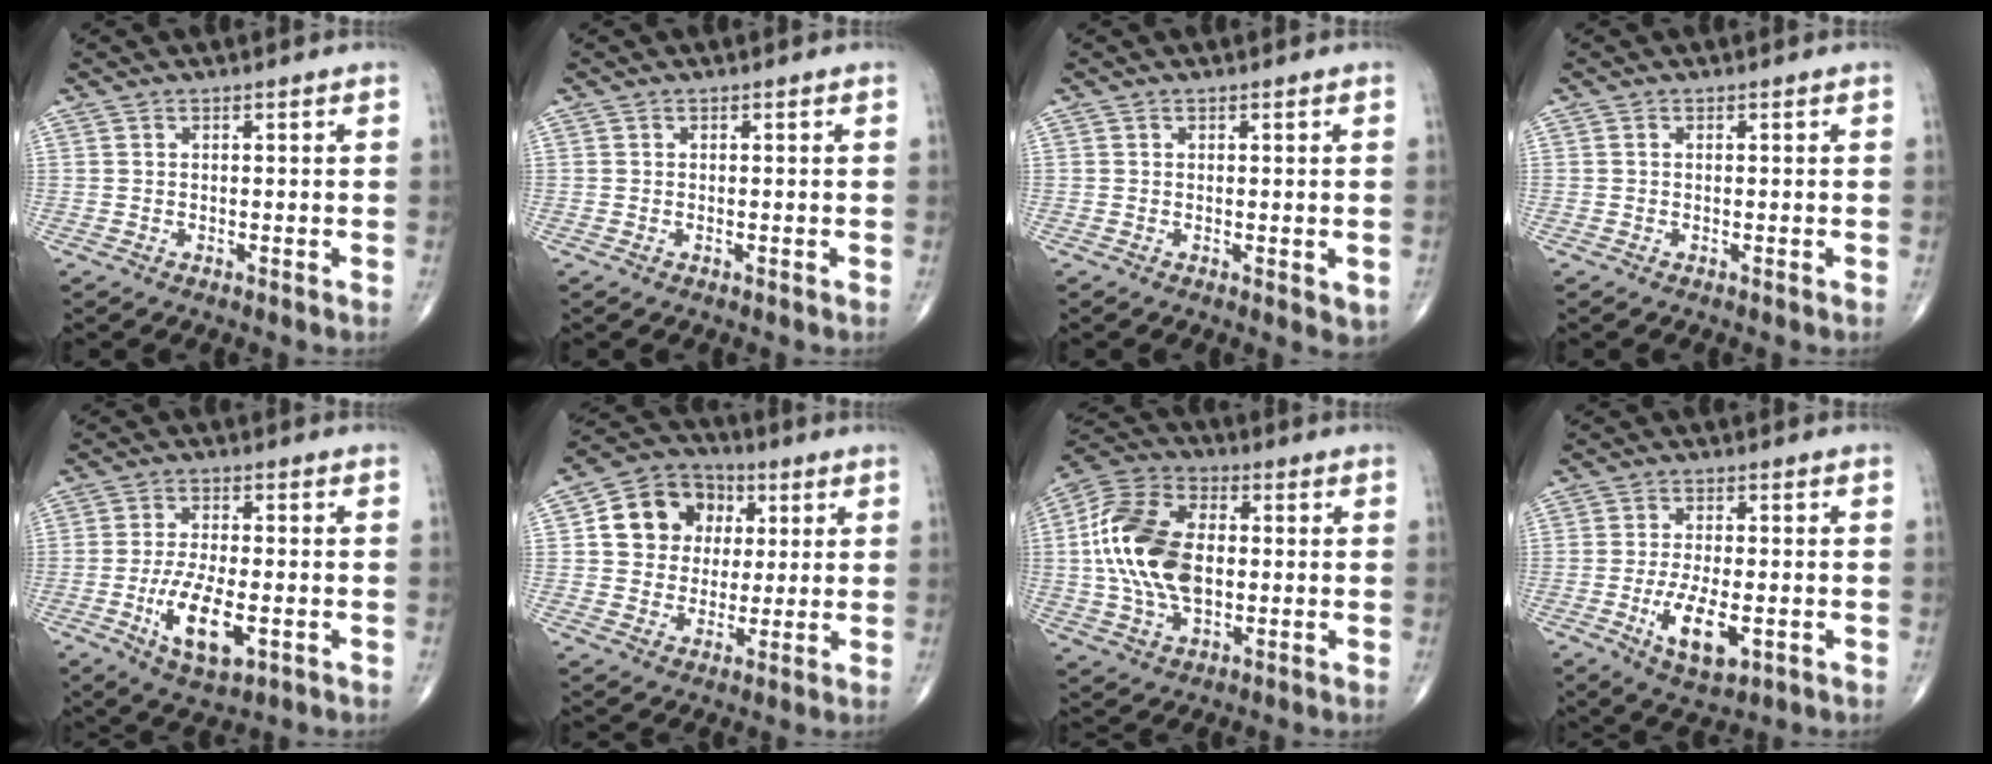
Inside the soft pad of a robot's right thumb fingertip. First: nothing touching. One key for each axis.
{"total": 0.0}
{"total": 2.6, "fx": -0.4, "fy": 1.2, "fz": 2.3, "tx": -0.019, "ty": -0.006, "tz": -0.005}
{"total": 0.0}
{"total": 10.5, "fx": -3.0, "fy": 4.4, "fz": 9.1, "tx": -0.165, "ty": -0.003, "tz": -0.048}
{"total": 12.9, "fx": 3.0, "fy": 11.1, "fz": 5.9, "tx": -0.063, "ty": 0.006, "tz": 0.045}
{"total": 18.2, "fx": 0.2, "fy": 11.1, "fz": 14.4, "tx": -0.288, "ty": 0.016, "tz": 0.002}
{"total": 9.1, "fx": -2.6, "fy": 4.0, "fz": 7.8, "tx": -0.138, "ty": -0.006, "tz": -0.038}